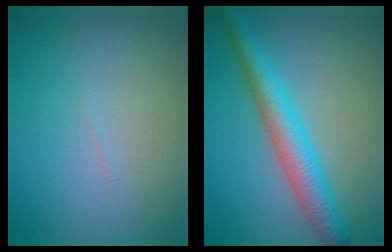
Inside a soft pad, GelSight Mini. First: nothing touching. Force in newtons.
{"total": 5.2, "press": 5.2, "slide": 0.1}